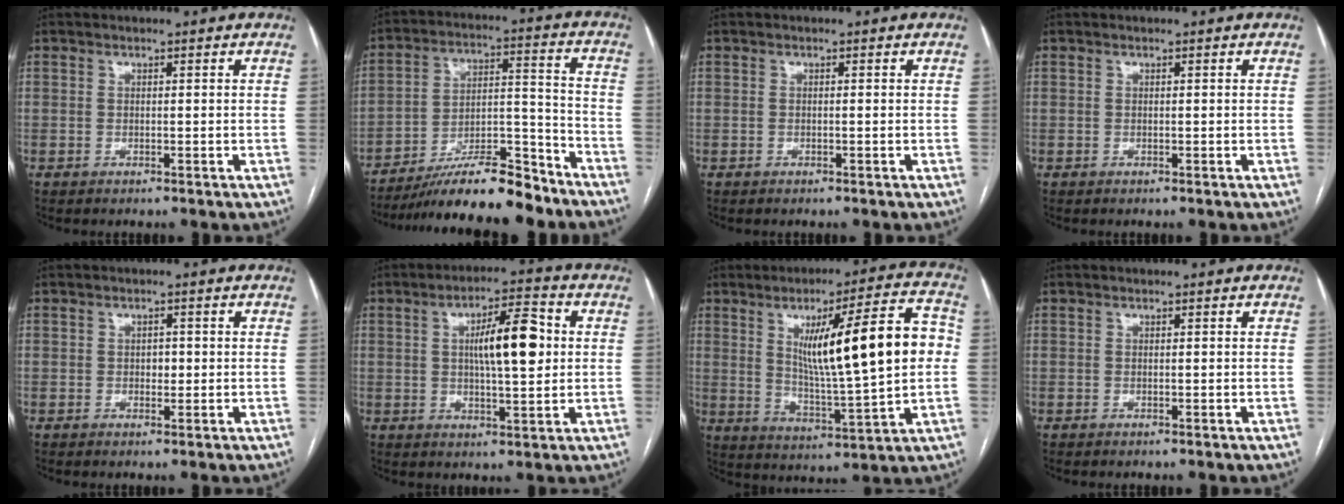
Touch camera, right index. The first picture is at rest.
{"total": 16.1, "force": [-13.6, 2.4, 8.2], "torque": [-0.138, 0.017, -0.232]}
{"total": 0.0}
{"total": 0.0}
{"total": 1.7, "force": [0.0, 1.1, 1.2], "torque": [-0.016, 0.002, 0.001]}
{"total": 10.2, "force": [1.5, 2.4, 9.9], "torque": [-0.165, 0.017, 0.025]}
{"total": 18.4, "force": [2.7, 1.8, 18.1], "torque": [-0.279, 0.014, 0.045]}
{"total": 0.0}